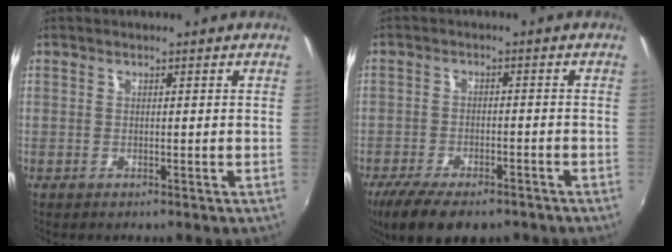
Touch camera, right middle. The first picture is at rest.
{"total": 12.7, "force": [-9.3, 4.6, 7.4], "torque": [-0.159, -0.036, -0.148]}